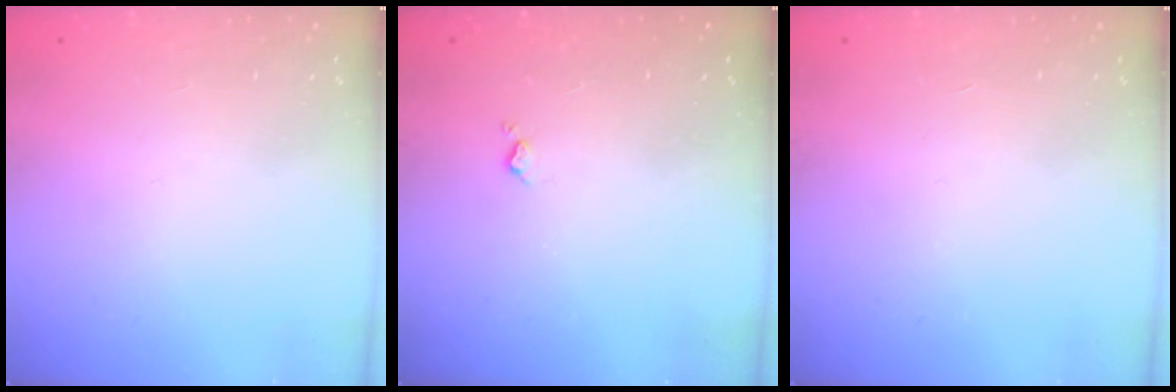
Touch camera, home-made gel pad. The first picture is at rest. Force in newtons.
{"total": 2.6, "press": 2.6, "slide": 0.4}
{"total": 0.0}